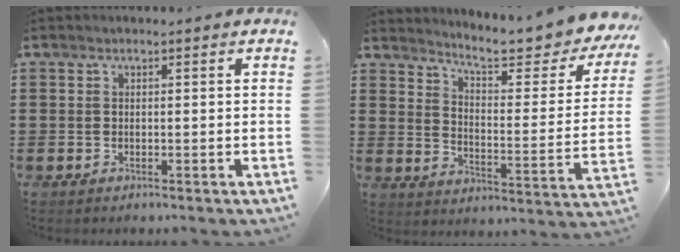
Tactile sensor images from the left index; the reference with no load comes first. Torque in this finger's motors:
{"motor_torque": [2.14, 0.00, 0.55, 0.13]}